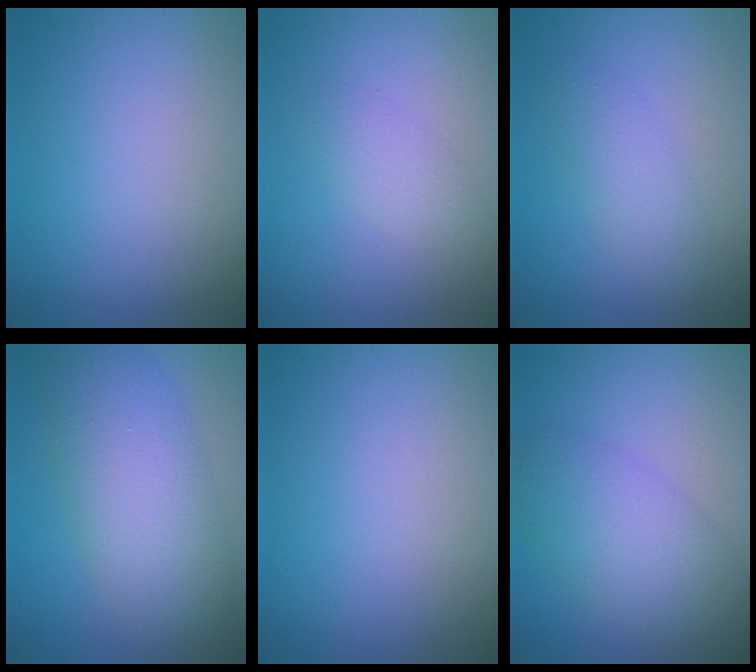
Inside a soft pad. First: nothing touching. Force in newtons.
{"total": 1.8, "press": 1.8, "slide": 0.0}
{"total": 2.3, "press": 2.3, "slide": 0.2}
{"total": 7.7, "press": 7.7, "slide": 0.1}
{"total": 0.0}
{"total": 5.6, "press": 5.6, "slide": 0.4}